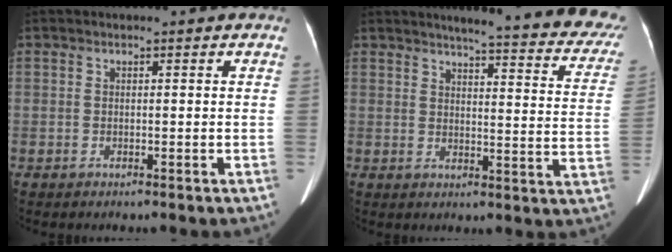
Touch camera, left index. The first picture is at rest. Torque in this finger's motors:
{"motor_torque": [0.75, -1.14, 0.08, 0.03]}